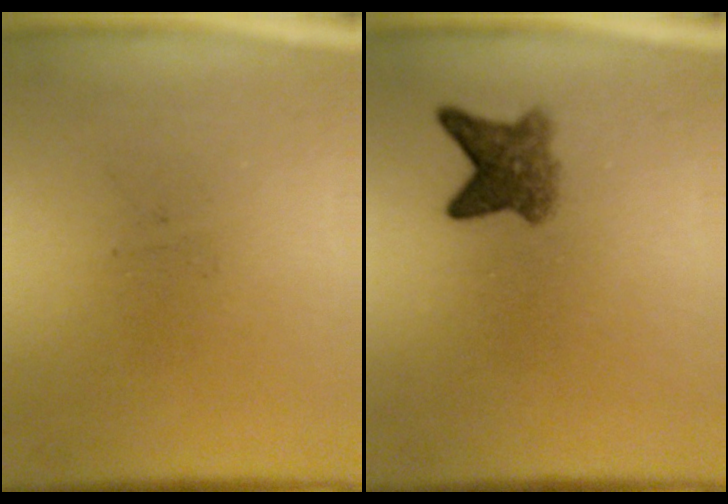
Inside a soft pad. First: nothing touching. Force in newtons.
{"total": 4.1}